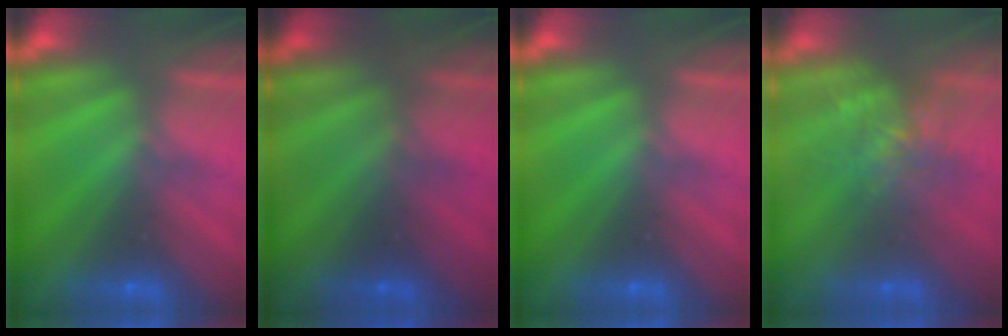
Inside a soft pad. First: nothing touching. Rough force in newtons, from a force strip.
{"total": 1.7}
{"total": 0.0}
{"total": 7.7}